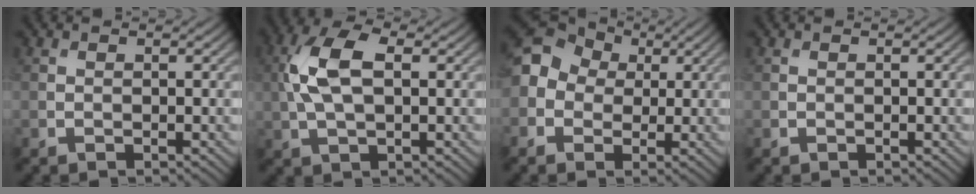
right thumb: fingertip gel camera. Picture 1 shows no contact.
{"total": 8.1, "force": [1.1, 4.0, 6.9], "torque": [-0.163, 0.018, 0.014]}
{"total": 9.9, "force": [0.8, 8.7, 4.7], "torque": [-0.139, 0.017, -0.020]}
{"total": 0.0}